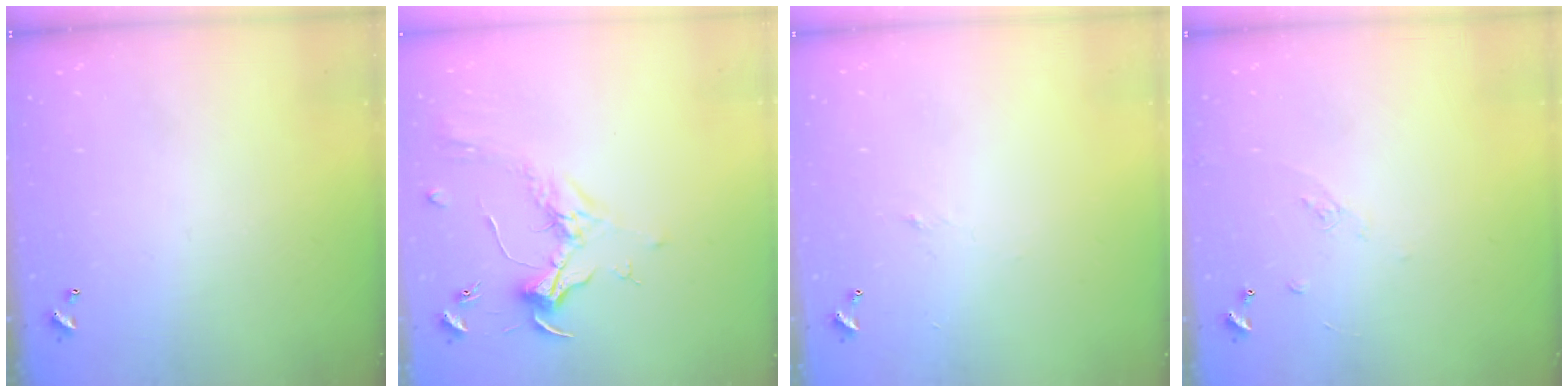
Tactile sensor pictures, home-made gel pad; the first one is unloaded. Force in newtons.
{"total": 1.8, "press": 1.7, "slide": 0.8}
{"total": 0.9, "press": 0.6, "slide": 0.6}
{"total": 6.5, "press": 6.4, "slide": 0.9}